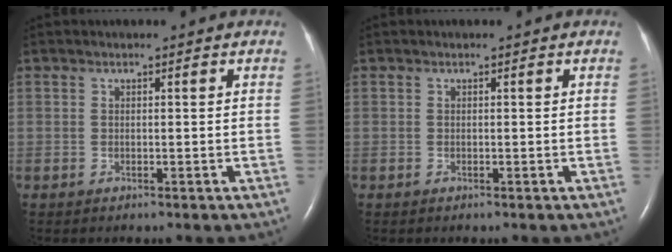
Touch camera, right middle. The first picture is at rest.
{"total": 0.0}